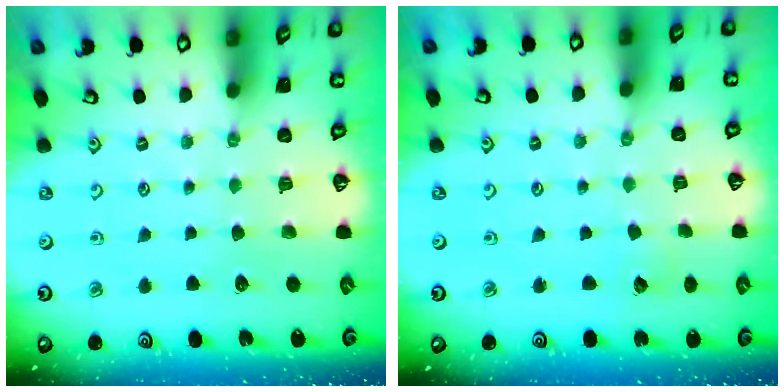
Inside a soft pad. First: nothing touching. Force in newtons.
{"total": 3.2, "press": 3.2, "slide": 0.2}